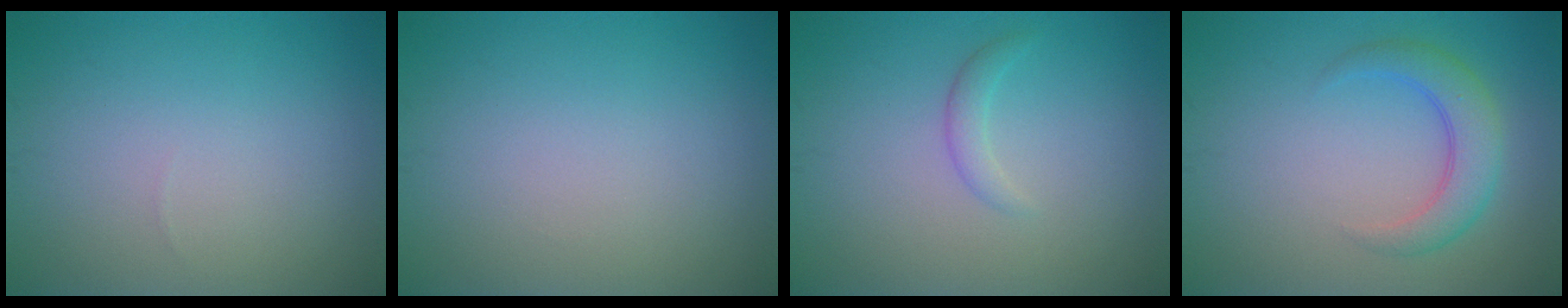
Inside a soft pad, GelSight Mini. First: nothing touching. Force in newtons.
{"total": 0.0}
{"total": 1.3, "press": 1.3, "slide": 0.0}
{"total": 3.6, "press": 3.6, "slide": 0.1}